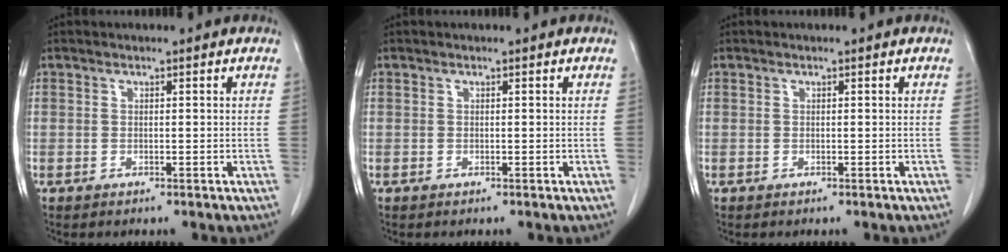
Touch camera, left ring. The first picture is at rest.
{"total": 0.0}
{"total": 0.0}